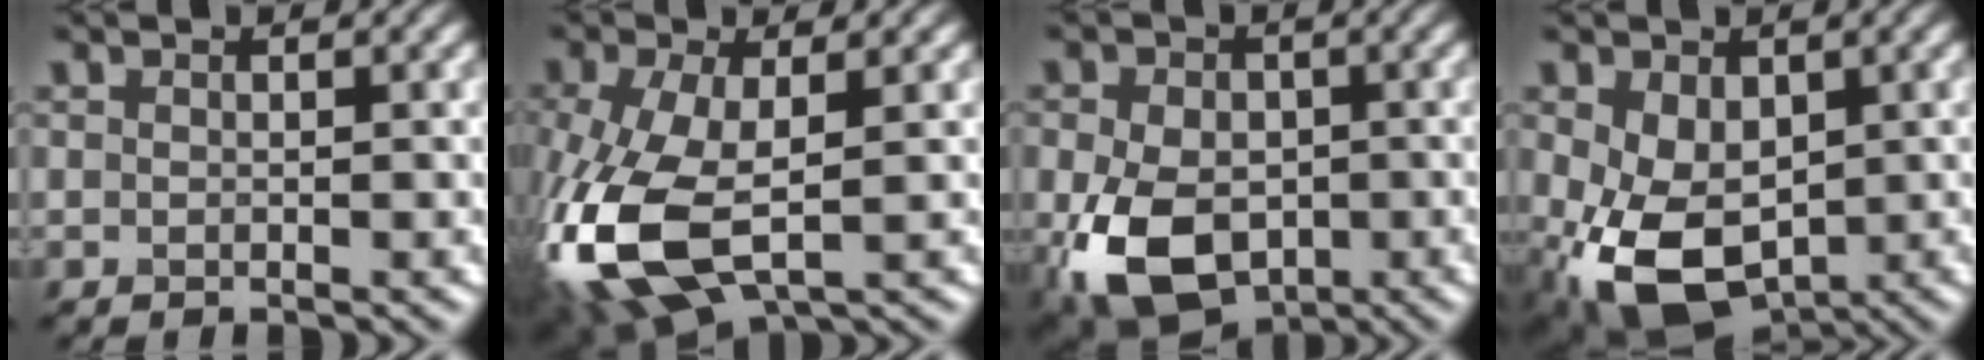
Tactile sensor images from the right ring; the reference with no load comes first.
{"total": 11.2, "force": [-2.7, 5.8, 9.1], "torque": [-0.243, -0.028, -0.045]}
{"total": 10.6, "force": [-3.1, 7.2, 7.1], "torque": [-0.161, -0.035, -0.058]}
{"total": 8.7, "force": [-1.8, 5.9, 6.1], "torque": [-0.141, -0.032, -0.024]}